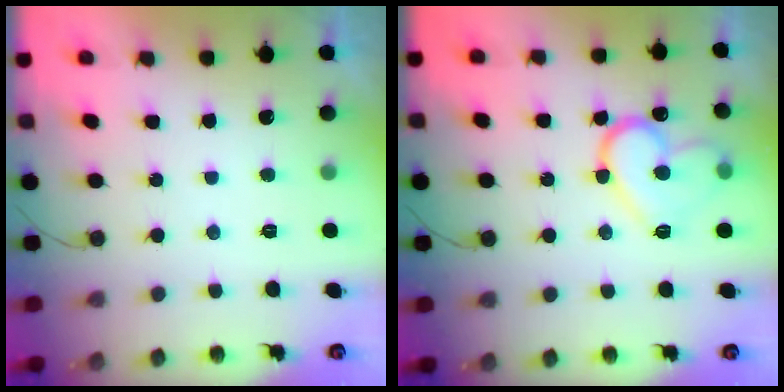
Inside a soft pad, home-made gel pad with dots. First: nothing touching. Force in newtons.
{"total": 14.4, "press": 14.3, "slide": 1.4}